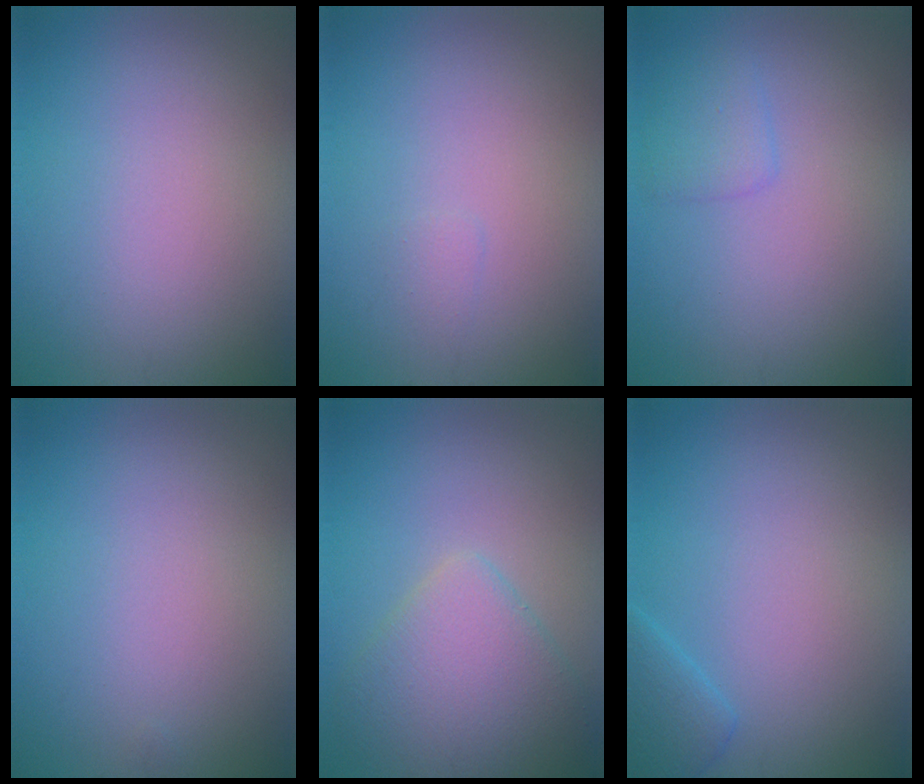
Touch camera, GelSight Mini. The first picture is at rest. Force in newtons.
{"total": 0.5, "press": 0.5, "slide": 0.0}
{"total": 1.6, "press": 1.6, "slide": 0.0}
{"total": 0.0}
{"total": 5.2, "press": 5.2, "slide": 0.2}
{"total": 2.0, "press": 2.0, "slide": 0.1}